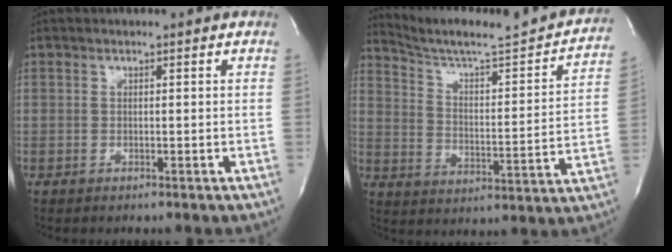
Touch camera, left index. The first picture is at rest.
{"total": 22.2, "force": [20.2, 1.6, 9.1], "torque": [-0.132, -0.034, 0.275]}